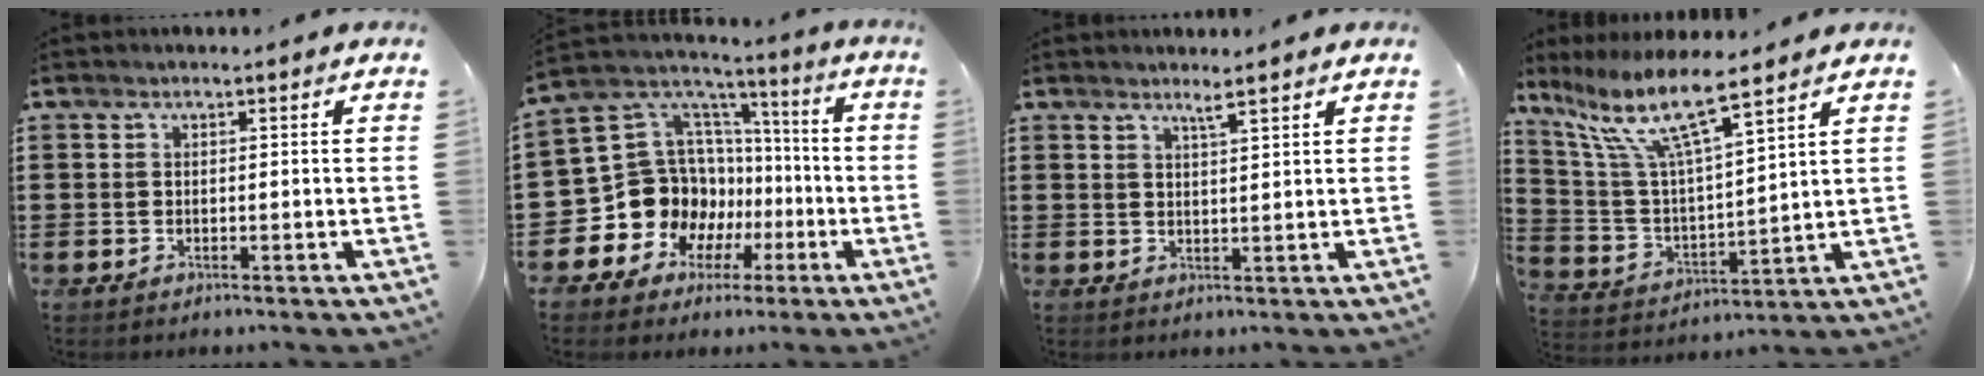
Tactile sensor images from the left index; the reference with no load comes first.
{"total": 13.7, "force": [-3.1, 12.6, 4.2], "torque": [-0.135, -0.027, -0.029]}
{"total": 2.5, "force": [2.0, -0.3, 1.4], "torque": [-0.030, -0.002, 0.037]}
{"total": 10.5, "force": [7.5, 1.5, 7.2], "torque": [-0.174, -0.040, 0.124]}